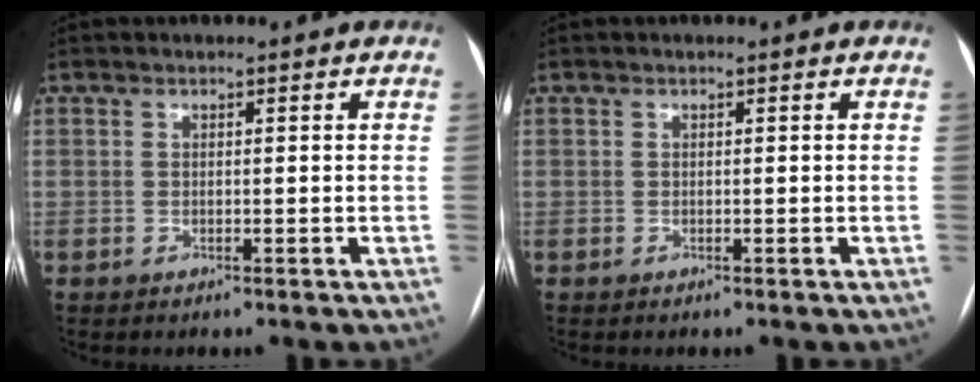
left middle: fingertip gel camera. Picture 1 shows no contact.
{"total": 0.0}